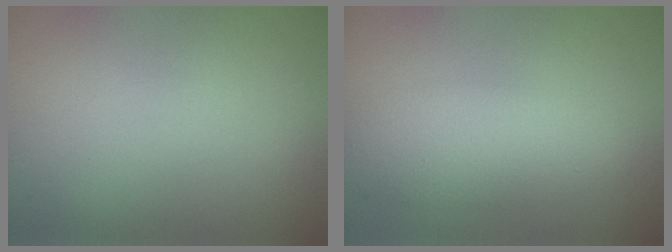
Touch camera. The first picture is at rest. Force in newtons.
{"total": 5.0, "press": 5.0, "slide": 0.1}